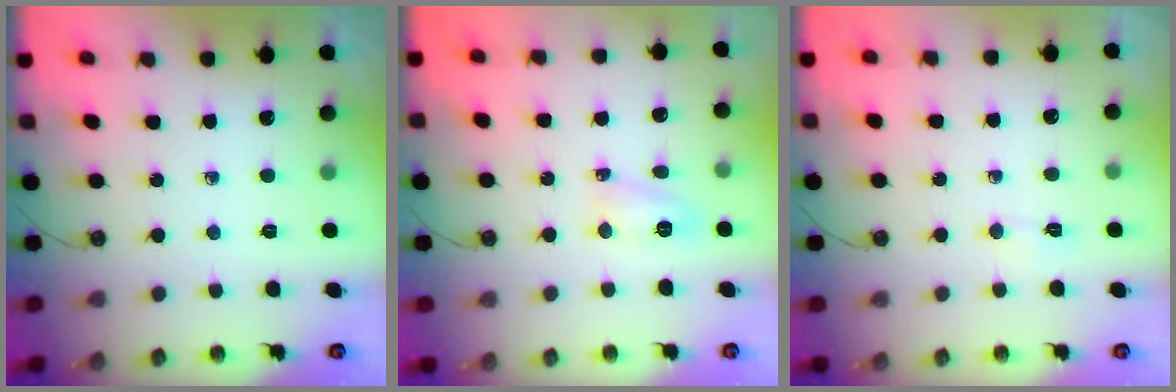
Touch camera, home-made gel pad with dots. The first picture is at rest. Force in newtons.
{"total": 6.7, "press": 6.7, "slide": 0.4}
{"total": 2.8, "press": 2.8, "slide": 0.4}